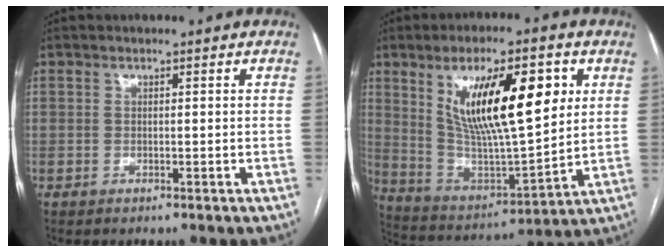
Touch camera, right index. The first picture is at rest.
{"total": 19.1, "force": [6.8, 4.6, 17.2], "torque": [-0.304, 0.004, 0.124]}